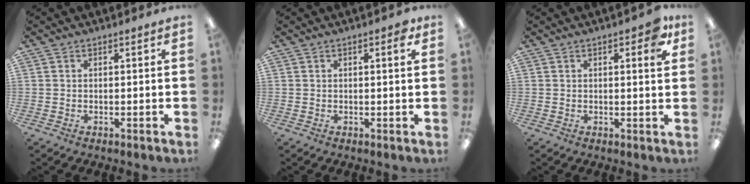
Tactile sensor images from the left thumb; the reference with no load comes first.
{"total": 1.9, "force": [0.9, 0.4, 1.7], "torque": [-0.019, -0.003, 0.010]}
{"total": 4.8, "force": [2.3, 1.5, 3.9], "torque": [-0.049, -0.007, 0.033]}